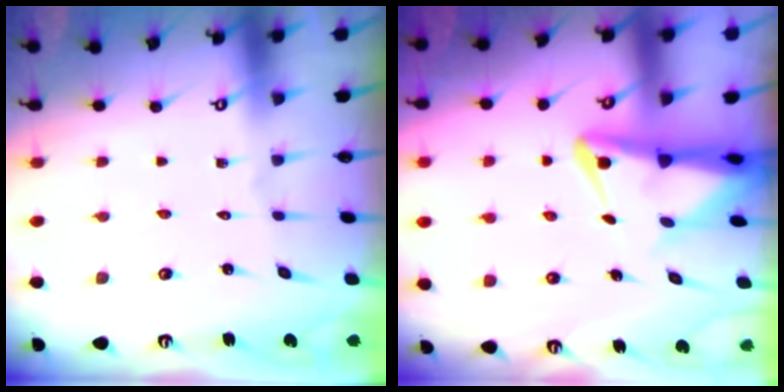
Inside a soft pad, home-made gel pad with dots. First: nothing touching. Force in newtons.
{"total": 5.5, "press": 5.4, "slide": 1.3}